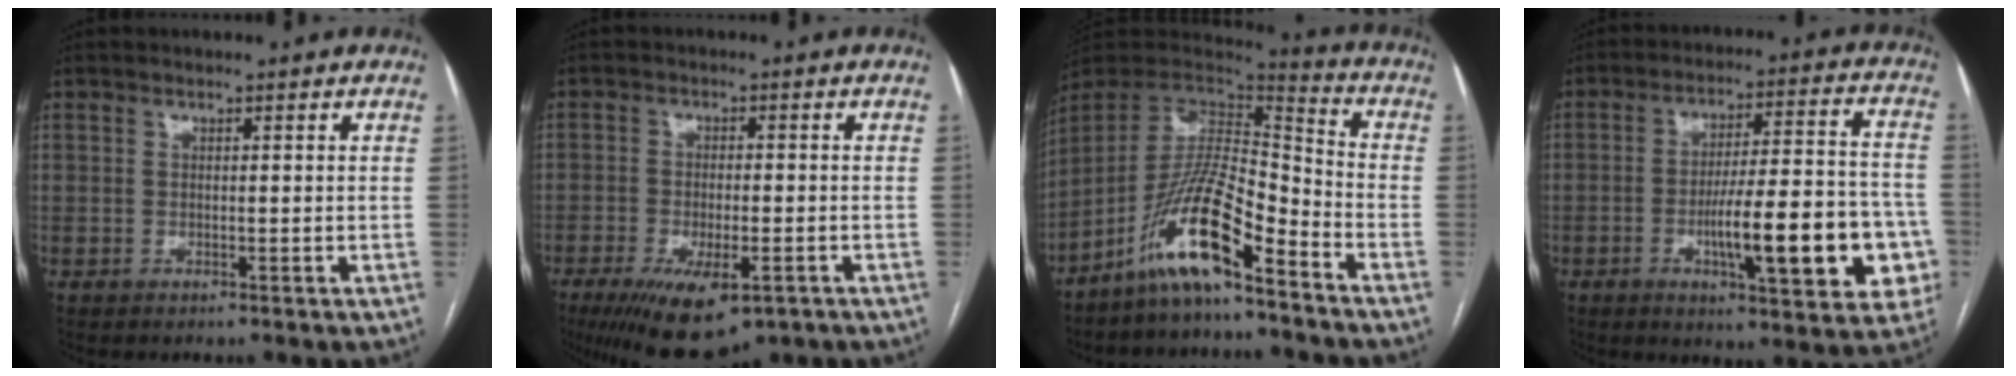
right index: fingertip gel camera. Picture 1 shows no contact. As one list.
[{"total": 11.4, "force": [-6.5, 4.0, 8.4], "torque": [-0.144, -0.020, -0.097]}, {"total": 13.8, "force": [-9.2, 2.3, 10.1], "torque": [-0.191, 0.011, -0.168]}, {"total": 18.3, "force": [-5.4, 3.7, 17.1], "torque": [-0.204, 0.025, -0.064]}]